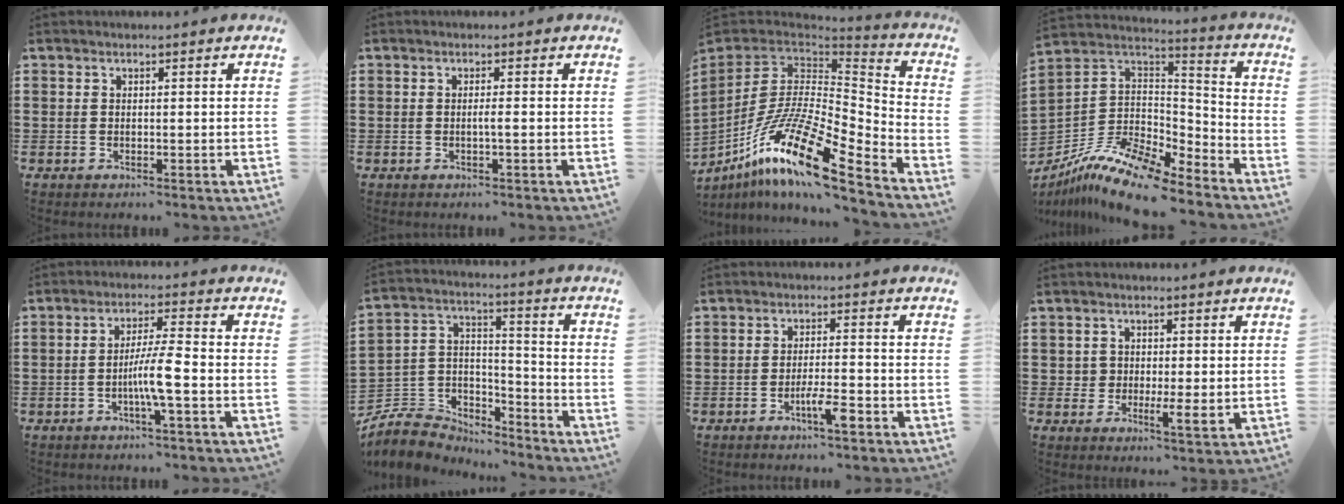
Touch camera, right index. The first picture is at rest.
{"total": 1.2, "force": [-0.4, -0.2, 1.1], "torque": [-0.019, -0.005, -0.007]}
{"total": 18.2, "force": [-11.0, 5.0, 13.7], "torque": [-0.296, 0.008, -0.209]}
{"total": 12.3, "force": [-9.7, 3.6, 6.6], "torque": [-0.144, 0.021, -0.191]}
{"total": 5.9, "force": [-1.9, 0.0, 5.6], "torque": [-0.103, -0.005, -0.038]}
{"total": 6.7, "force": [-5.9, 3.1, 0.5], "torque": [-0.035, 0.001, -0.122]}
{"total": 4.4, "force": [-2.5, 0.5, 3.6], "torque": [-0.064, -0.002, -0.045]}
{"total": 2.9, "force": [0.2, 1.9, 2.2], "torque": [-0.048, 0.004, 0.004]}